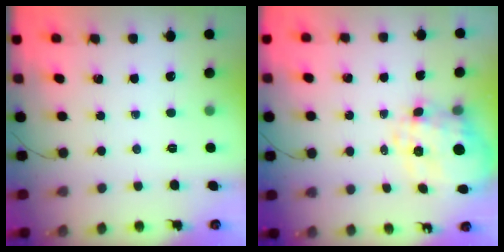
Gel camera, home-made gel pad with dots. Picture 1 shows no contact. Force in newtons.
{"total": 11.1, "press": 11.0, "slide": 1.4}